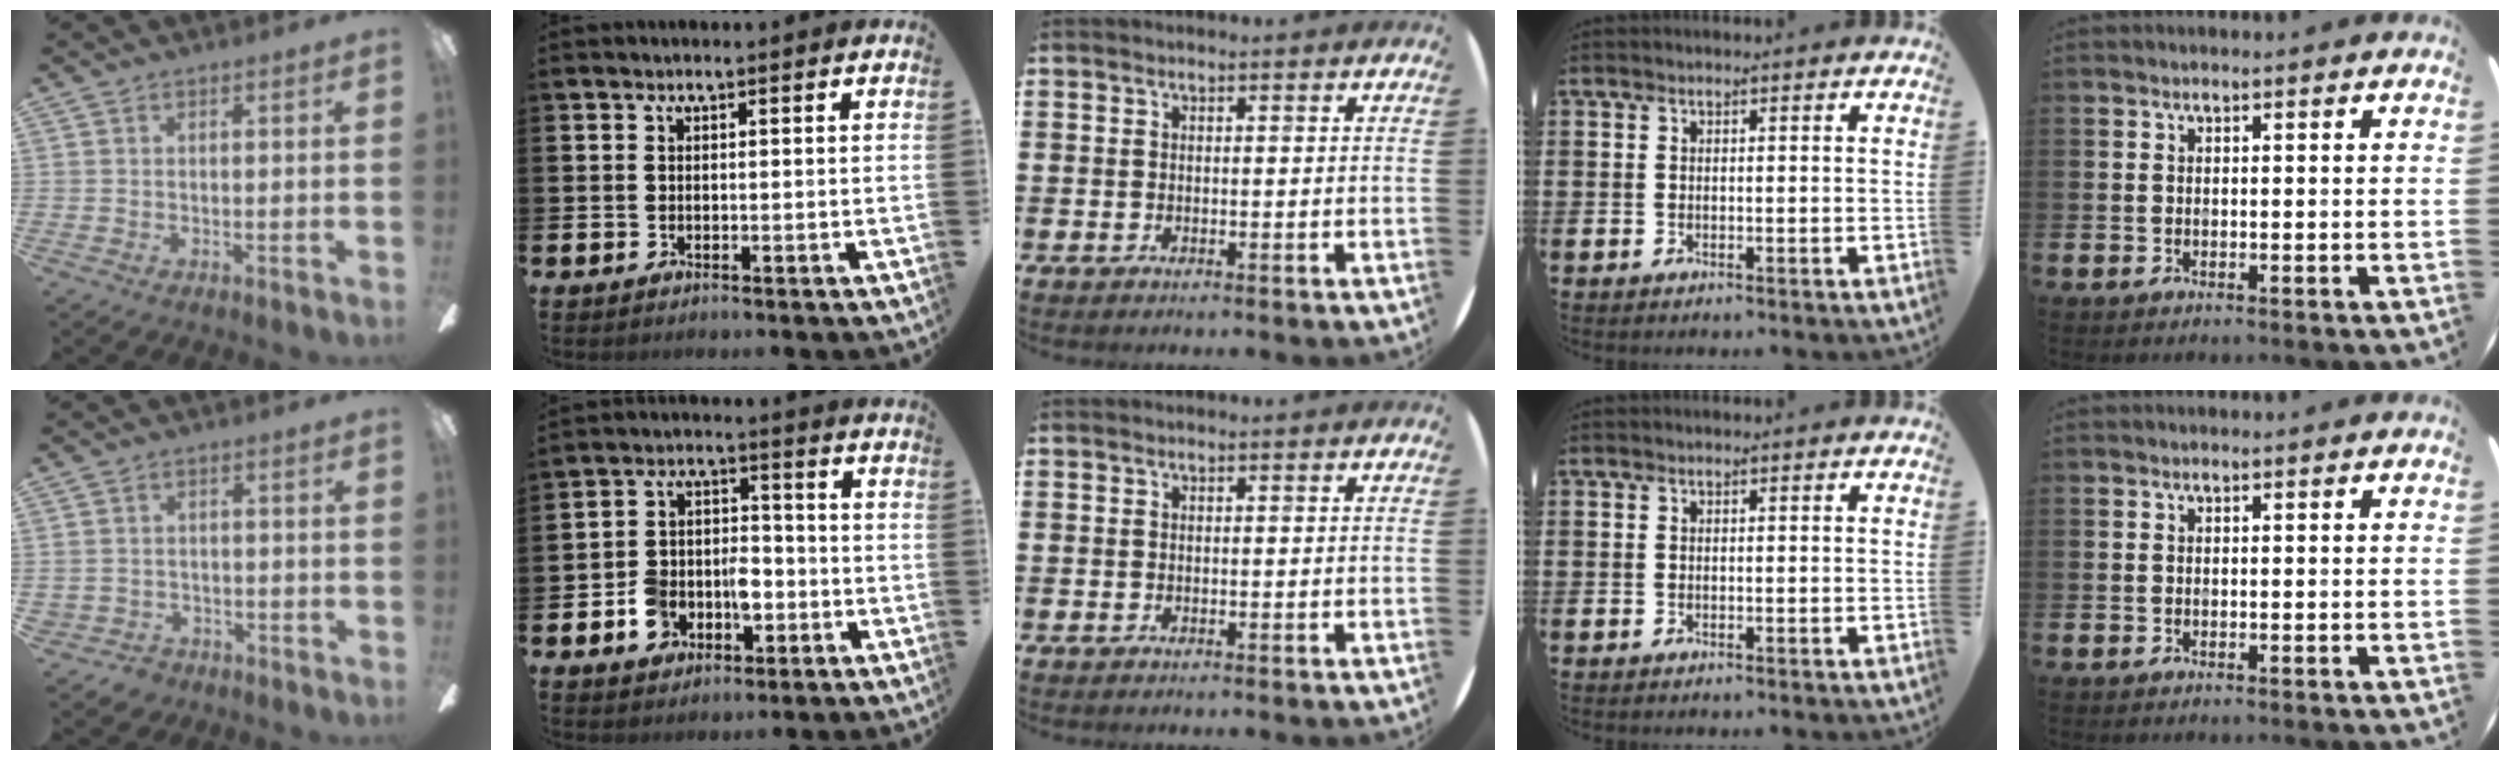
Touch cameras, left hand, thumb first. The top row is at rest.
{"thumb": {"total": 2.4, "force": [-1.2, 2.1, 0.3], "torque": [-0.015, 0.003, -0.027]}, "index": {"total": 6.2, "force": [-2.8, 4.5, 3.2], "torque": [-0.065, 0.012, -0.051]}}